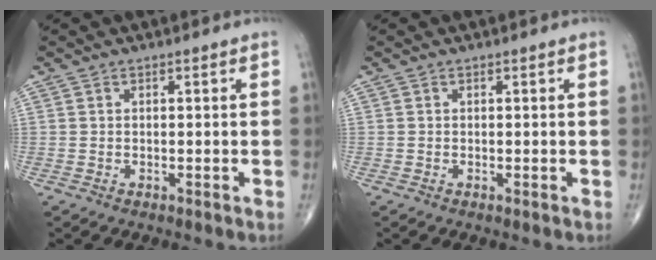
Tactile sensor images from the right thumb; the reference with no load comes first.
{"total": 0.0}